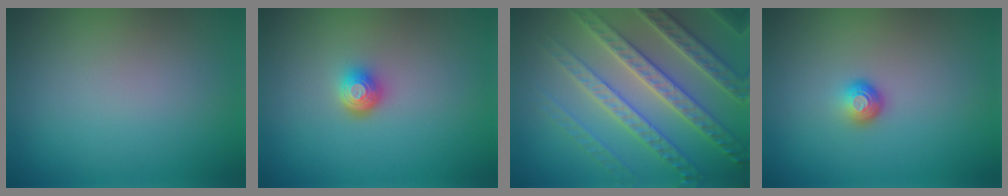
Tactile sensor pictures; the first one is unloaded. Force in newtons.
{"total": 1.9, "press": 1.4, "slide": 1.4}
{"total": 7.1, "press": 6.9, "slide": 1.8}
{"total": 1.5, "press": 1.0, "slide": 1.1}